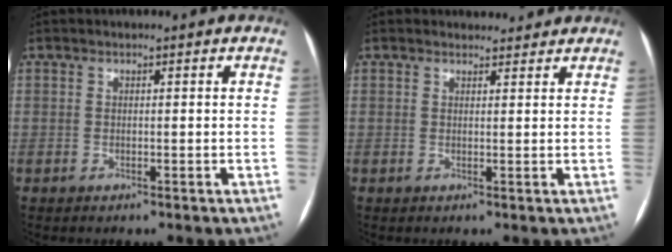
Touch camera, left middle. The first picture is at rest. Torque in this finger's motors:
{"motor_torque": [0.16, -0.32, -0.08, 0.00]}